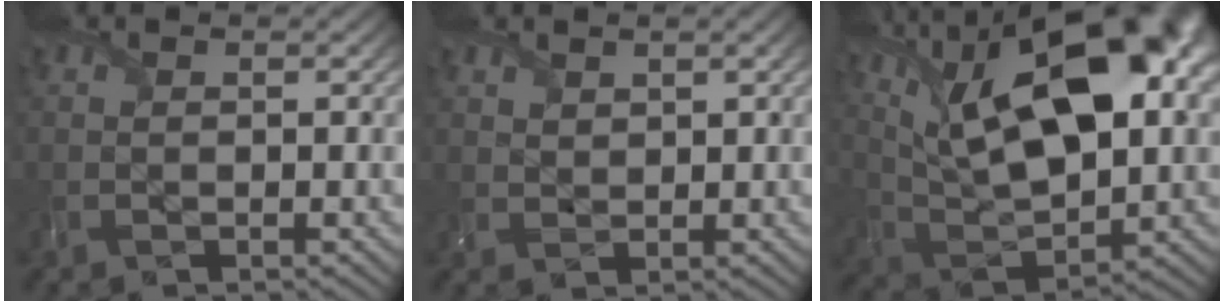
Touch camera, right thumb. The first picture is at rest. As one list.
[{"total": 1.8, "force": [1.4, 1.0, 0.6], "torque": [-0.018, -0.002, 0.033]}, {"total": 20.2, "force": [9.0, 10.0, 15.1], "torque": [-0.276, 0.046, 0.131]}]